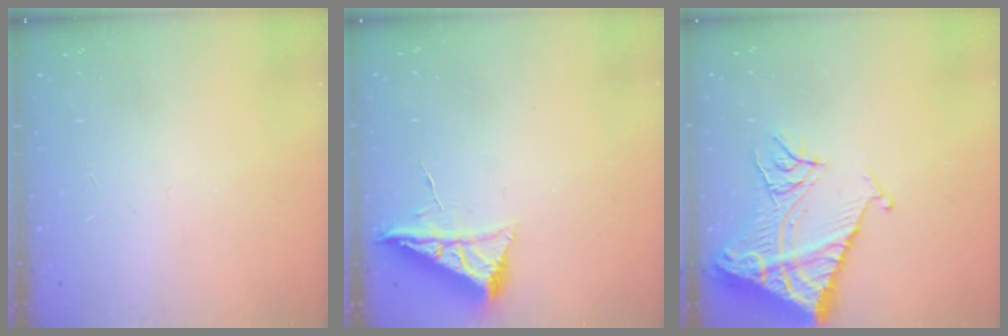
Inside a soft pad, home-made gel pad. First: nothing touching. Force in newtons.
{"total": 6.5, "press": 6.5, "slide": 0.8}
{"total": 15.7, "press": 15.6, "slide": 1.7}